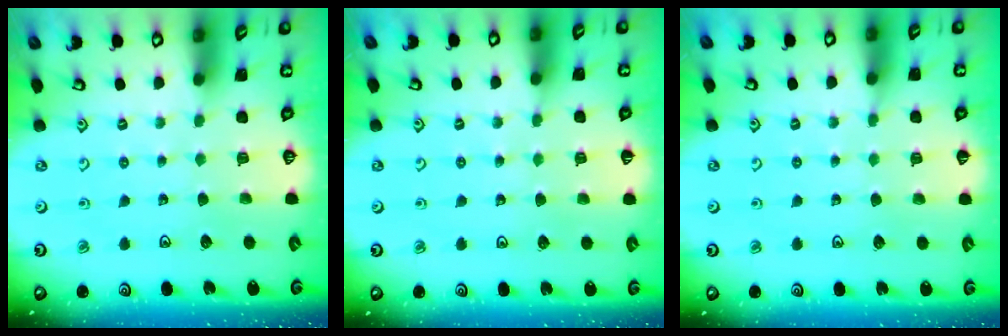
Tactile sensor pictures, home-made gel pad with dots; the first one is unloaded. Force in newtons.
{"total": 2.4, "press": 2.4, "slide": 0.5}
{"total": 2.7, "press": 2.7, "slide": 0.4}